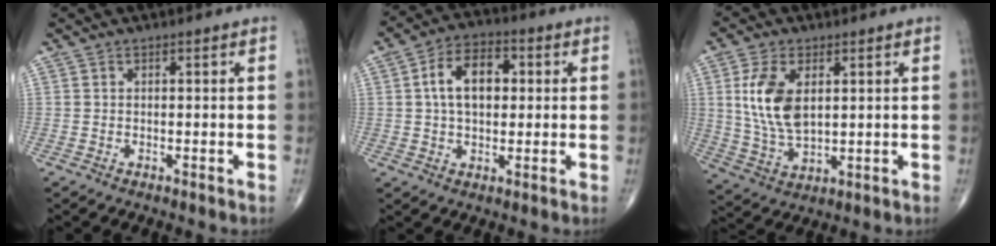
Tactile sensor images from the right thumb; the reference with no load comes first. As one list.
[{"total": 10.5, "force": [1.7, 6.6, 8.0], "torque": [-0.120, 0.017, 0.022]}, {"total": 11.4, "force": [2.6, 6.2, 9.1], "torque": [-0.177, -0.013, 0.058]}]